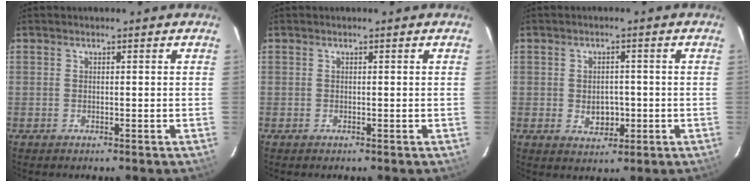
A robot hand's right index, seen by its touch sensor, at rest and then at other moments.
{"total": 0.0}
{"total": 4.5, "force": [-0.8, 3.4, 2.8], "torque": [-0.048, 0.000, -0.006]}